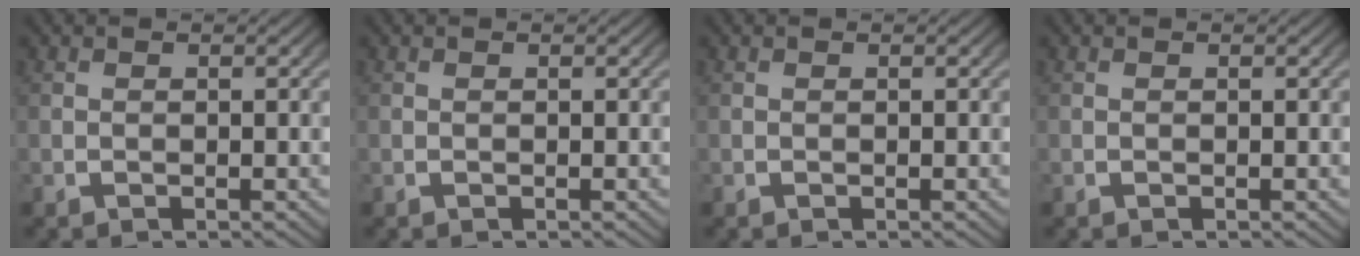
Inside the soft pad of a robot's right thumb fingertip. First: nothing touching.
{"total": 0.0}
{"total": 0.0}
{"total": 0.0}